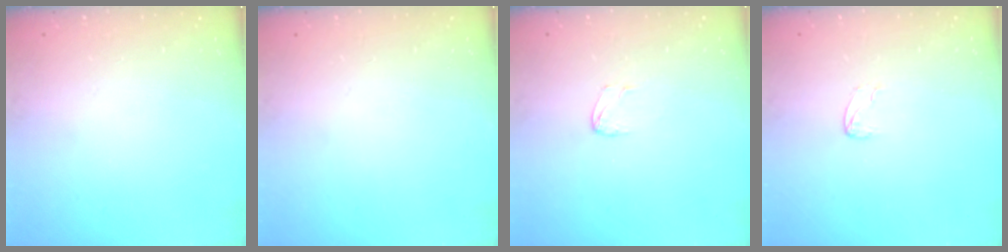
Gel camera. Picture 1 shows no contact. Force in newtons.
{"total": 0.0}
{"total": 4.1, "press": 4.1, "slide": 0.3}
{"total": 3.6, "press": 3.6, "slide": 0.3}